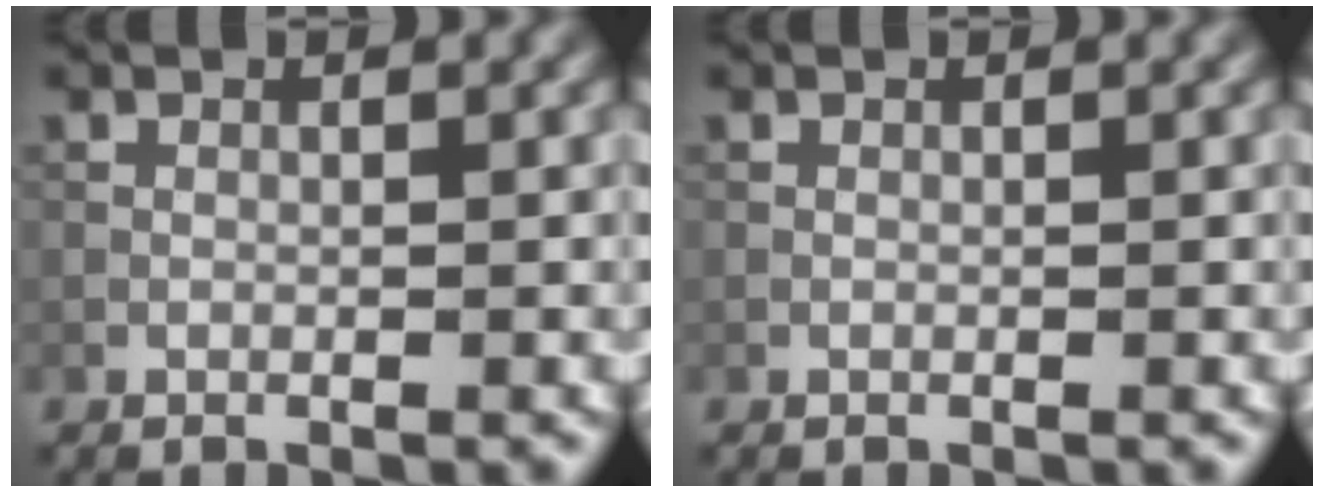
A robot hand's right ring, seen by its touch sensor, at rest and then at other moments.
{"total": 0.0}